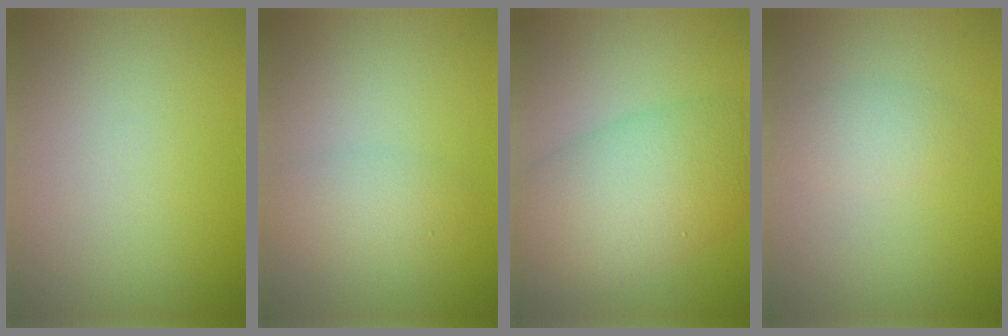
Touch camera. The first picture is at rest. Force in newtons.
{"total": 2.3, "press": 2.3, "slide": 0.1}
{"total": 8.5, "press": 8.5, "slide": 0.3}
{"total": 3.4, "press": 3.4, "slide": 0.1}